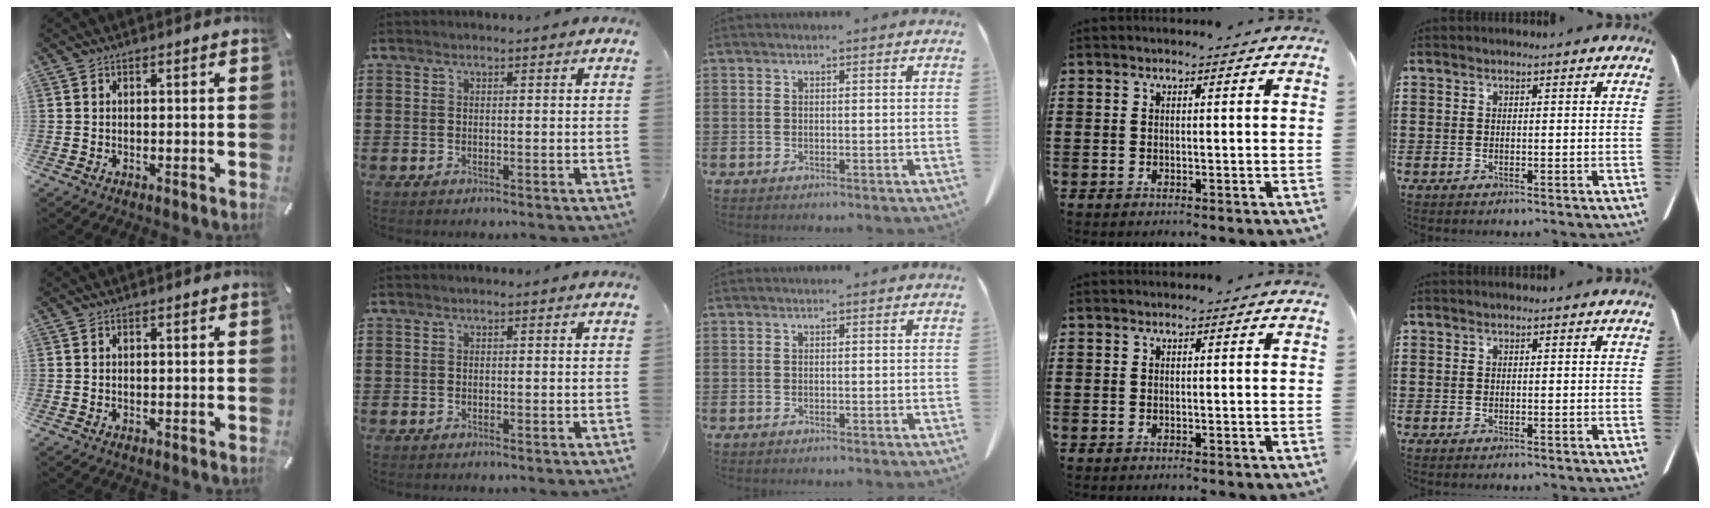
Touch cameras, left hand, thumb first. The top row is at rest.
{}